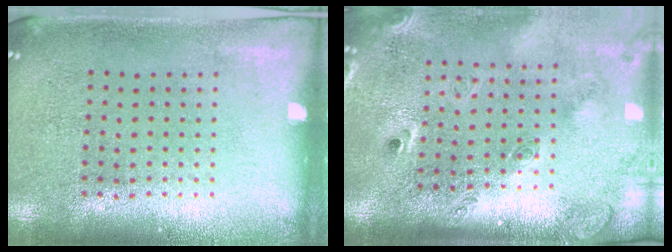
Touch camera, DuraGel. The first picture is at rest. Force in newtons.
{"total": 2.6, "press": 1.9, "slide": 1.8}